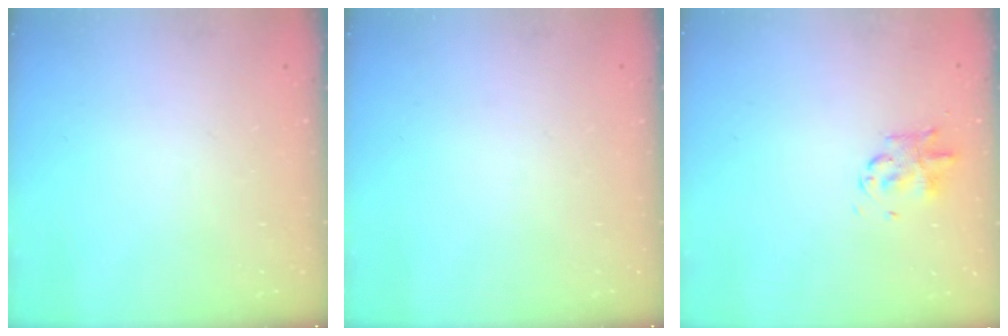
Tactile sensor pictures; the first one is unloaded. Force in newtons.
{"total": 0.0}
{"total": 2.9, "press": 2.9, "slide": 0.7}